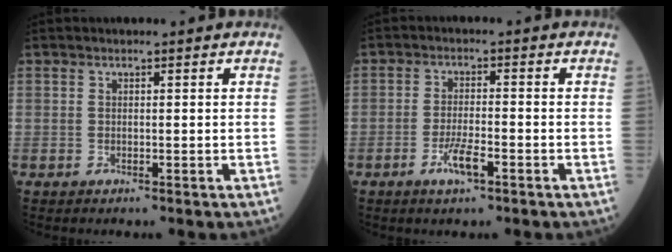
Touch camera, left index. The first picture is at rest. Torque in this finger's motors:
{"motor_torque": [0.77, 0.42, 0.08, 0.03]}